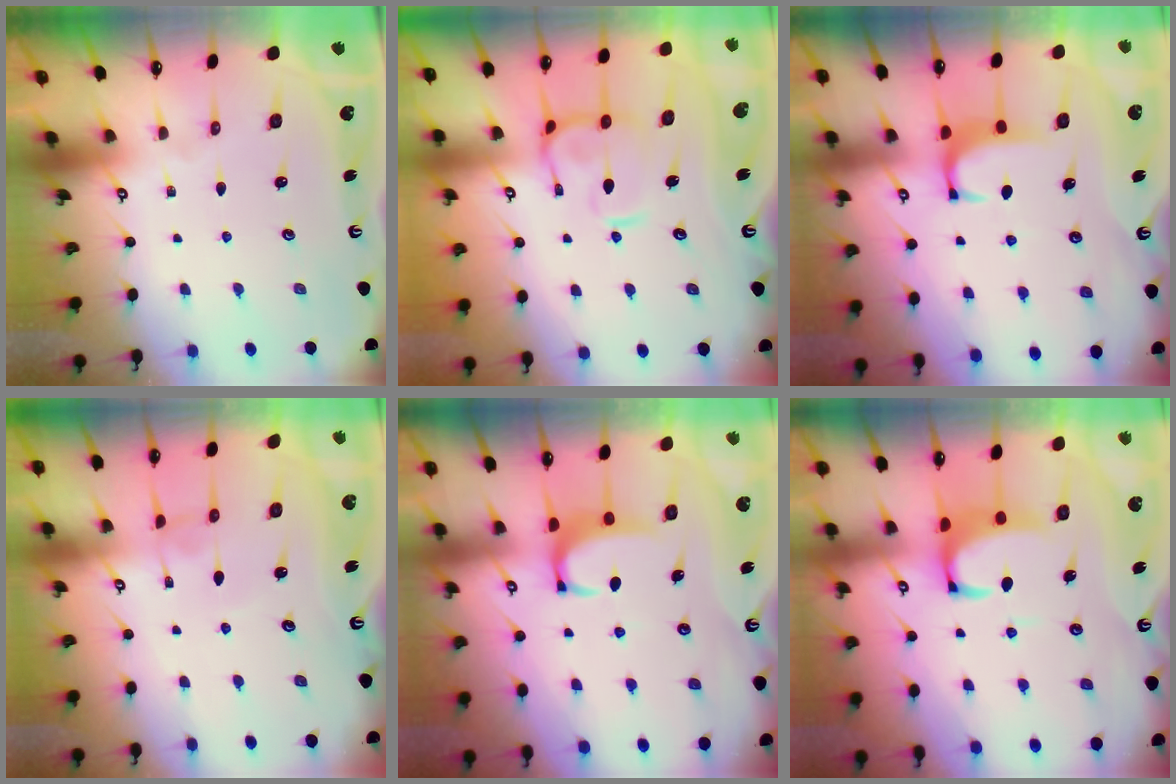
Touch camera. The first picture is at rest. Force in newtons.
{"total": 7.7, "press": 7.6, "slide": 1.2}
{"total": 1.8, "press": 1.7, "slide": 0.5}
{"total": 0.8, "press": 0.7, "slide": 0.5}
{"total": 3.2, "press": 3.2, "slide": 0.3}
{"total": 4.6, "press": 4.5, "slide": 0.6}